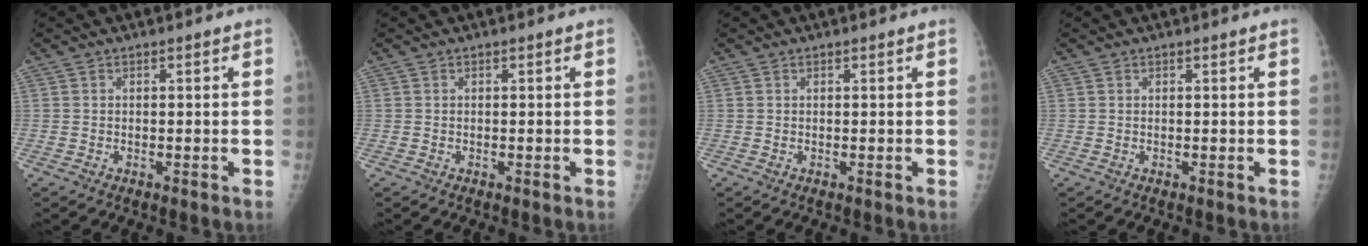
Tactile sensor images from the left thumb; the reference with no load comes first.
{"total": 0.0}
{"total": 0.0}
{"total": 0.0}